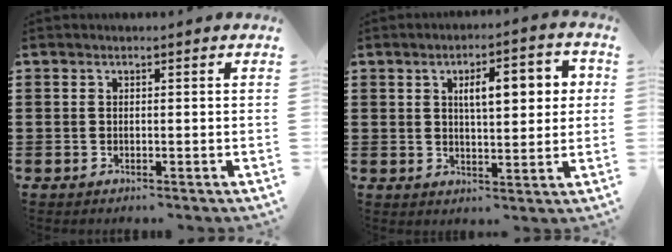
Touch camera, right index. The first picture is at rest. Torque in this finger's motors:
{"motor_torque": [1.21, 0.00, 0.35, 0.10]}